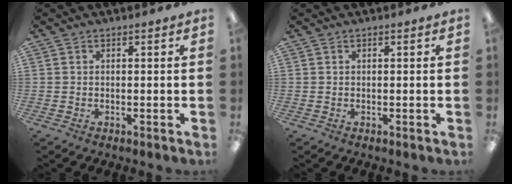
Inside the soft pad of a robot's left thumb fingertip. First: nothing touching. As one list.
[{"total": 0.0}]